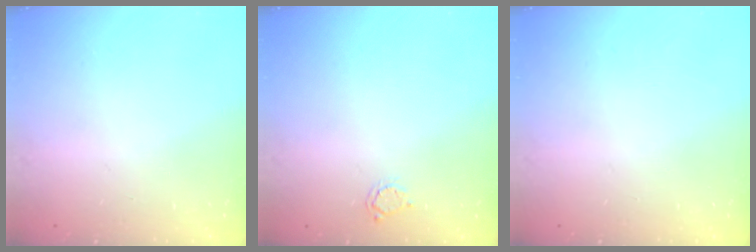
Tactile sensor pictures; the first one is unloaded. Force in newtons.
{"total": 2.5, "press": 2.5, "slide": 0.4}
{"total": 0.0}